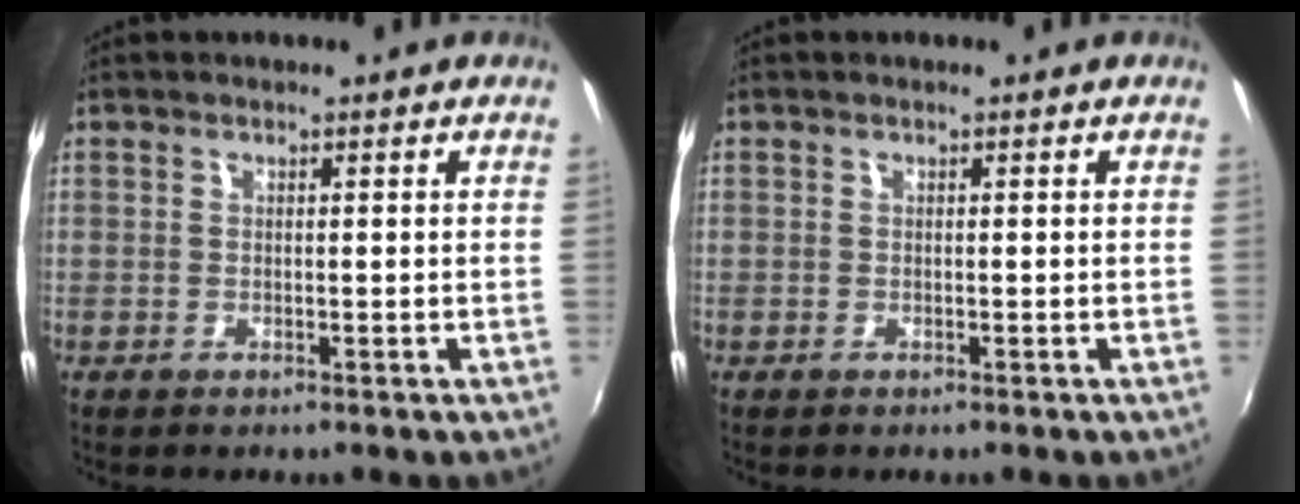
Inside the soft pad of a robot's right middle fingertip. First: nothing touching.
{"total": 0.0}